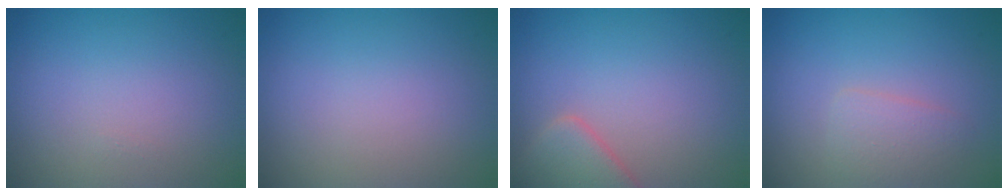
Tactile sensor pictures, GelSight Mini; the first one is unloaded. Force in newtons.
{"total": 0.0}
{"total": 3.4, "press": 3.3, "slide": 0.4}
{"total": 1.9, "press": 1.9, "slide": 0.0}